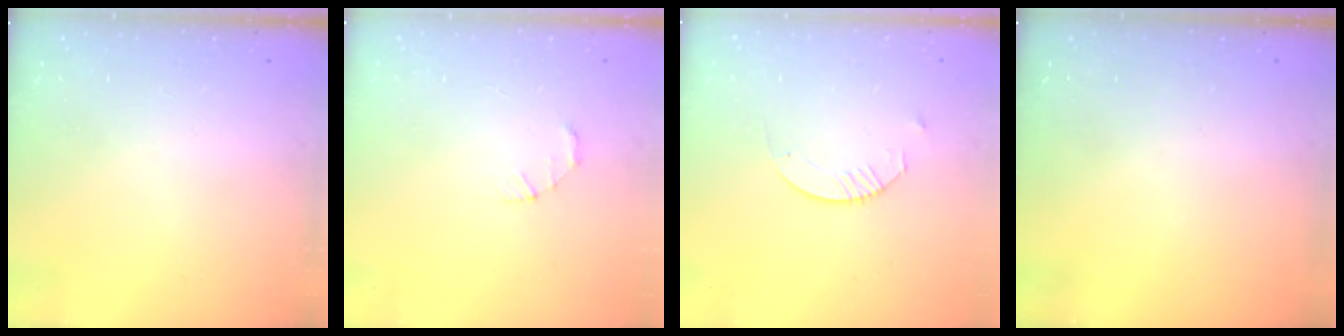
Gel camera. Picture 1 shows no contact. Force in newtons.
{"total": 1.4, "press": 1.3, "slide": 0.3}
{"total": 4.5, "press": 4.5, "slide": 0.5}
{"total": 0.0}